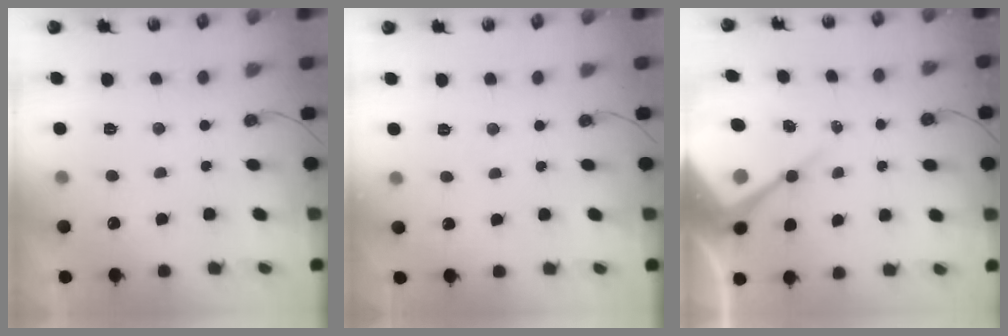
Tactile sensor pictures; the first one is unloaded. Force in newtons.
{"total": 3.2, "press": 3.2, "slide": 0.5}
{"total": 11.6, "press": 11.5, "slide": 0.8}